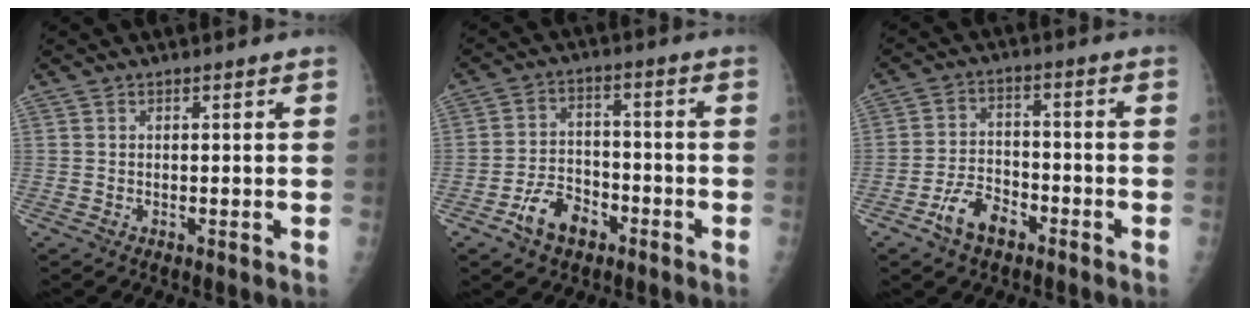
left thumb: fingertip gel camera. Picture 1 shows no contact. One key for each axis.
{"total": 8.2, "fx": -4.8, "fy": 5.2, "fz": 4.1, "tx": -0.052, "ty": 0.034, "tz": -0.082}
{"total": 7.5, "fx": -4.7, "fy": 4.3, "fz": 4.0, "tx": -0.061, "ty": 0.031, "tz": -0.082}